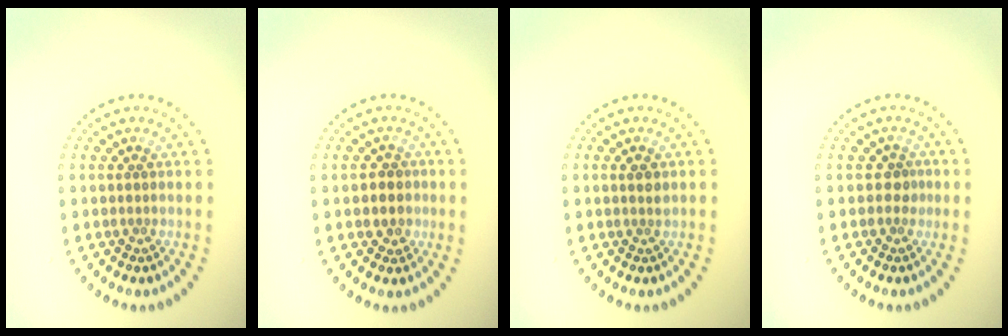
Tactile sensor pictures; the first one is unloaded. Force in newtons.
{"total": 2.1, "press": 2.0, "slide": 0.8}
{"total": 0.9, "press": 0.8, "slide": 0.5}
{"total": 1.2, "press": 0.9, "slide": 0.8}